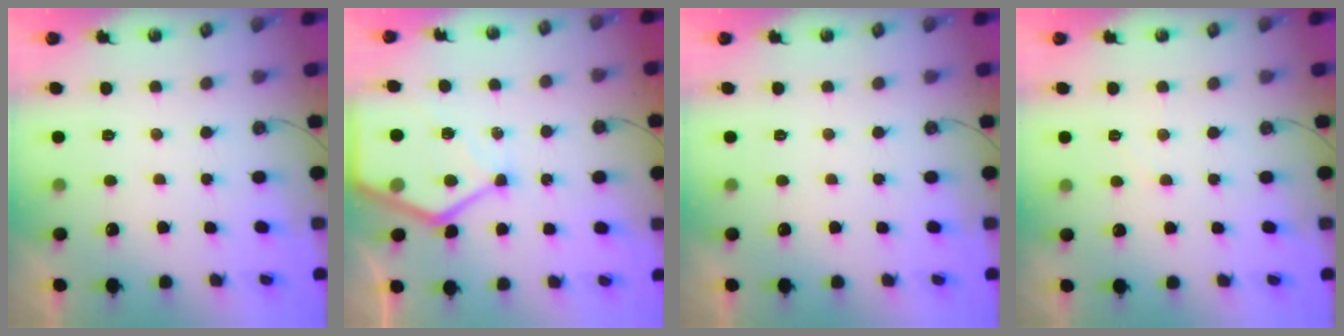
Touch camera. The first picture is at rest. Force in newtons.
{"total": 14.5, "press": 14.4, "slide": 1.3}
{"total": 0.0}
{"total": 3.6, "press": 3.6, "slide": 0.6}